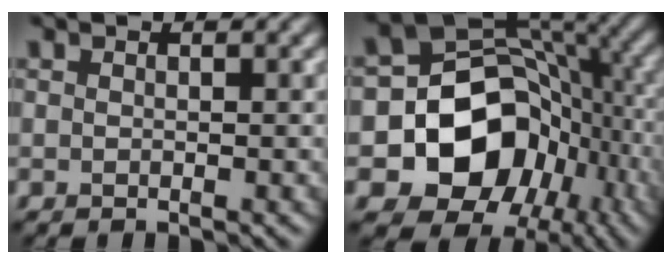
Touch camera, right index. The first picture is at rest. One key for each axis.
{"total": 16.0, "fx": -4.2, "fy": 13.0, "fz": 8.3, "tx": -0.135, "ty": -0.015, "tz": -0.077}